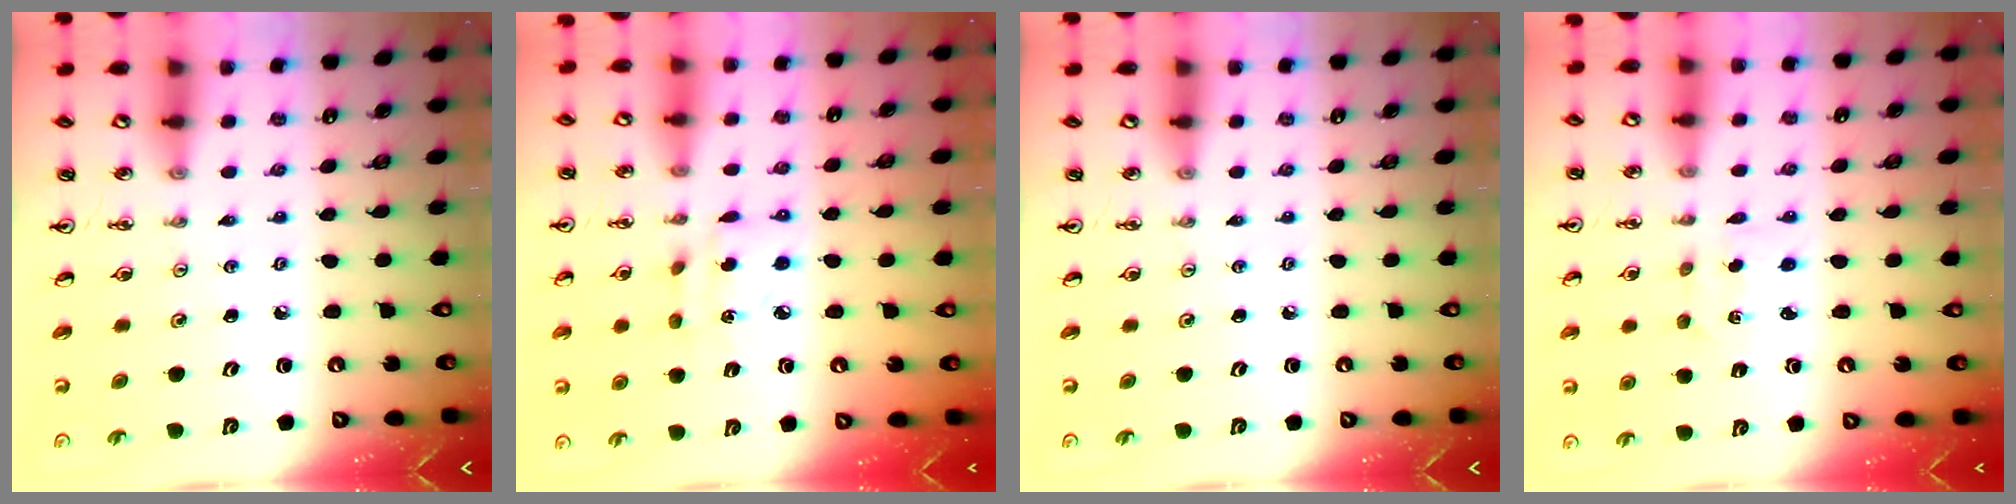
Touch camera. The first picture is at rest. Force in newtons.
{"total": 4.9, "press": 4.9, "slide": 0.2}
{"total": 0.0}
{"total": 1.7, "press": 1.6, "slide": 0.5}